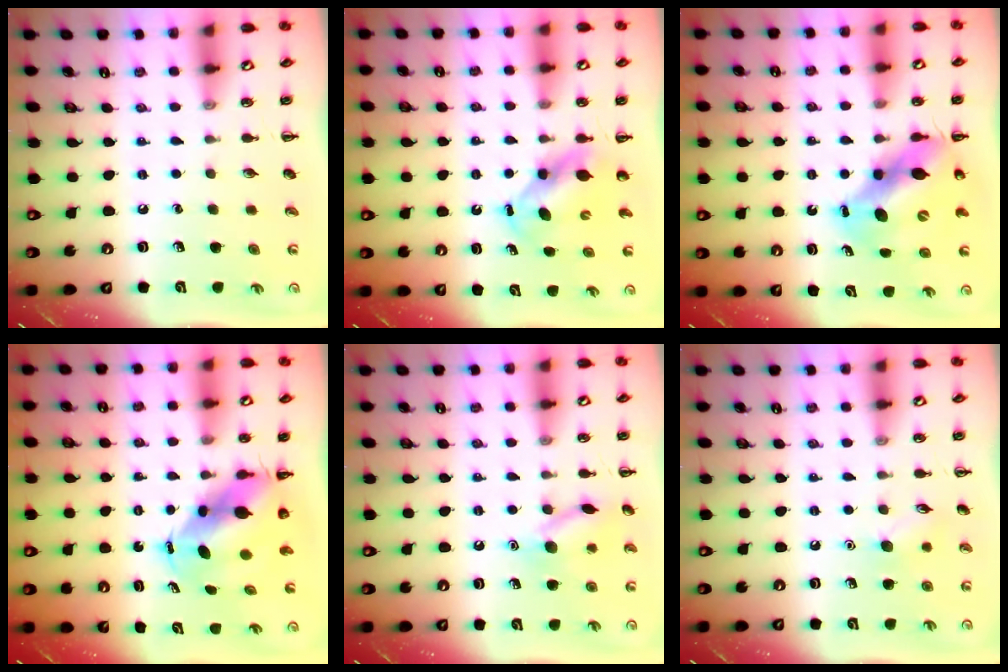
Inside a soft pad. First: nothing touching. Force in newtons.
{"total": 6.5, "press": 6.5, "slide": 1.0}
{"total": 11.6, "press": 11.2, "slide": 3.1}
{"total": 7.9, "press": 7.5, "slide": 2.3}
{"total": 10.9, "press": 10.8, "slide": 0.6}
{"total": 7.8, "press": 7.7, "slide": 1.4}